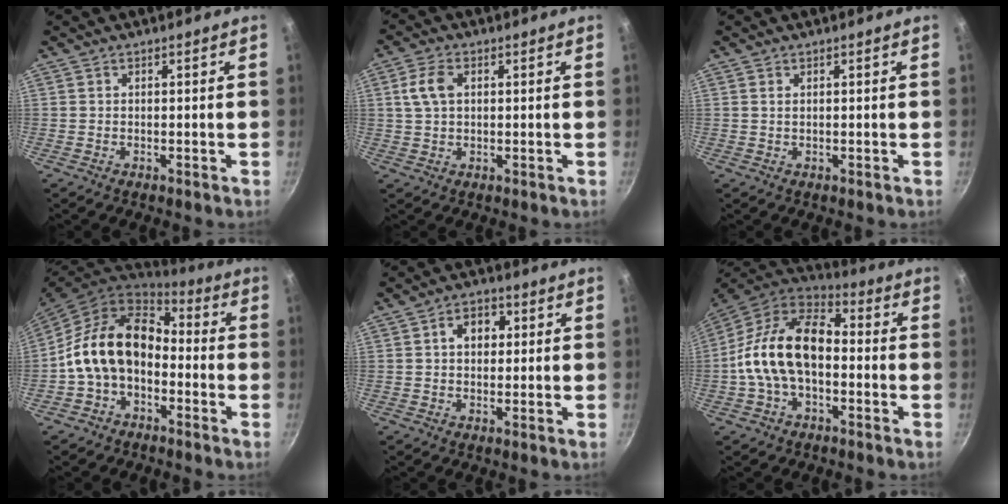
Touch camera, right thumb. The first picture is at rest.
{"total": 5.4, "force": [1.2, 3.4, 3.9], "torque": [-0.074, 0.007, 0.021]}
{"total": 0.6, "force": [0.3, 0.2, 0.4], "torque": [-0.009, 0.001, 0.006]}
{"total": 14.7, "force": [-2.0, 10.3, 10.2], "torque": [-0.160, 0.048, -0.051]}
{"total": 5.5, "force": [1.2, 4.1, 3.5], "torque": [-0.027, 0.010, 0.012]}
{"total": 17.2, "force": [-1.7, 10.5, 13.5], "torque": [-0.221, 0.041, -0.050]}